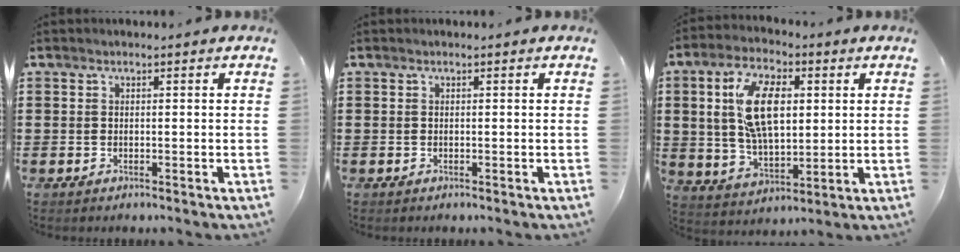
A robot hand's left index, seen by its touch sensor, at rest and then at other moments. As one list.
[{"total": 0.0}, {"total": 12.0, "force": [3.1, 6.0, 10.0], "torque": [-0.208, 0.009, 0.050]}]